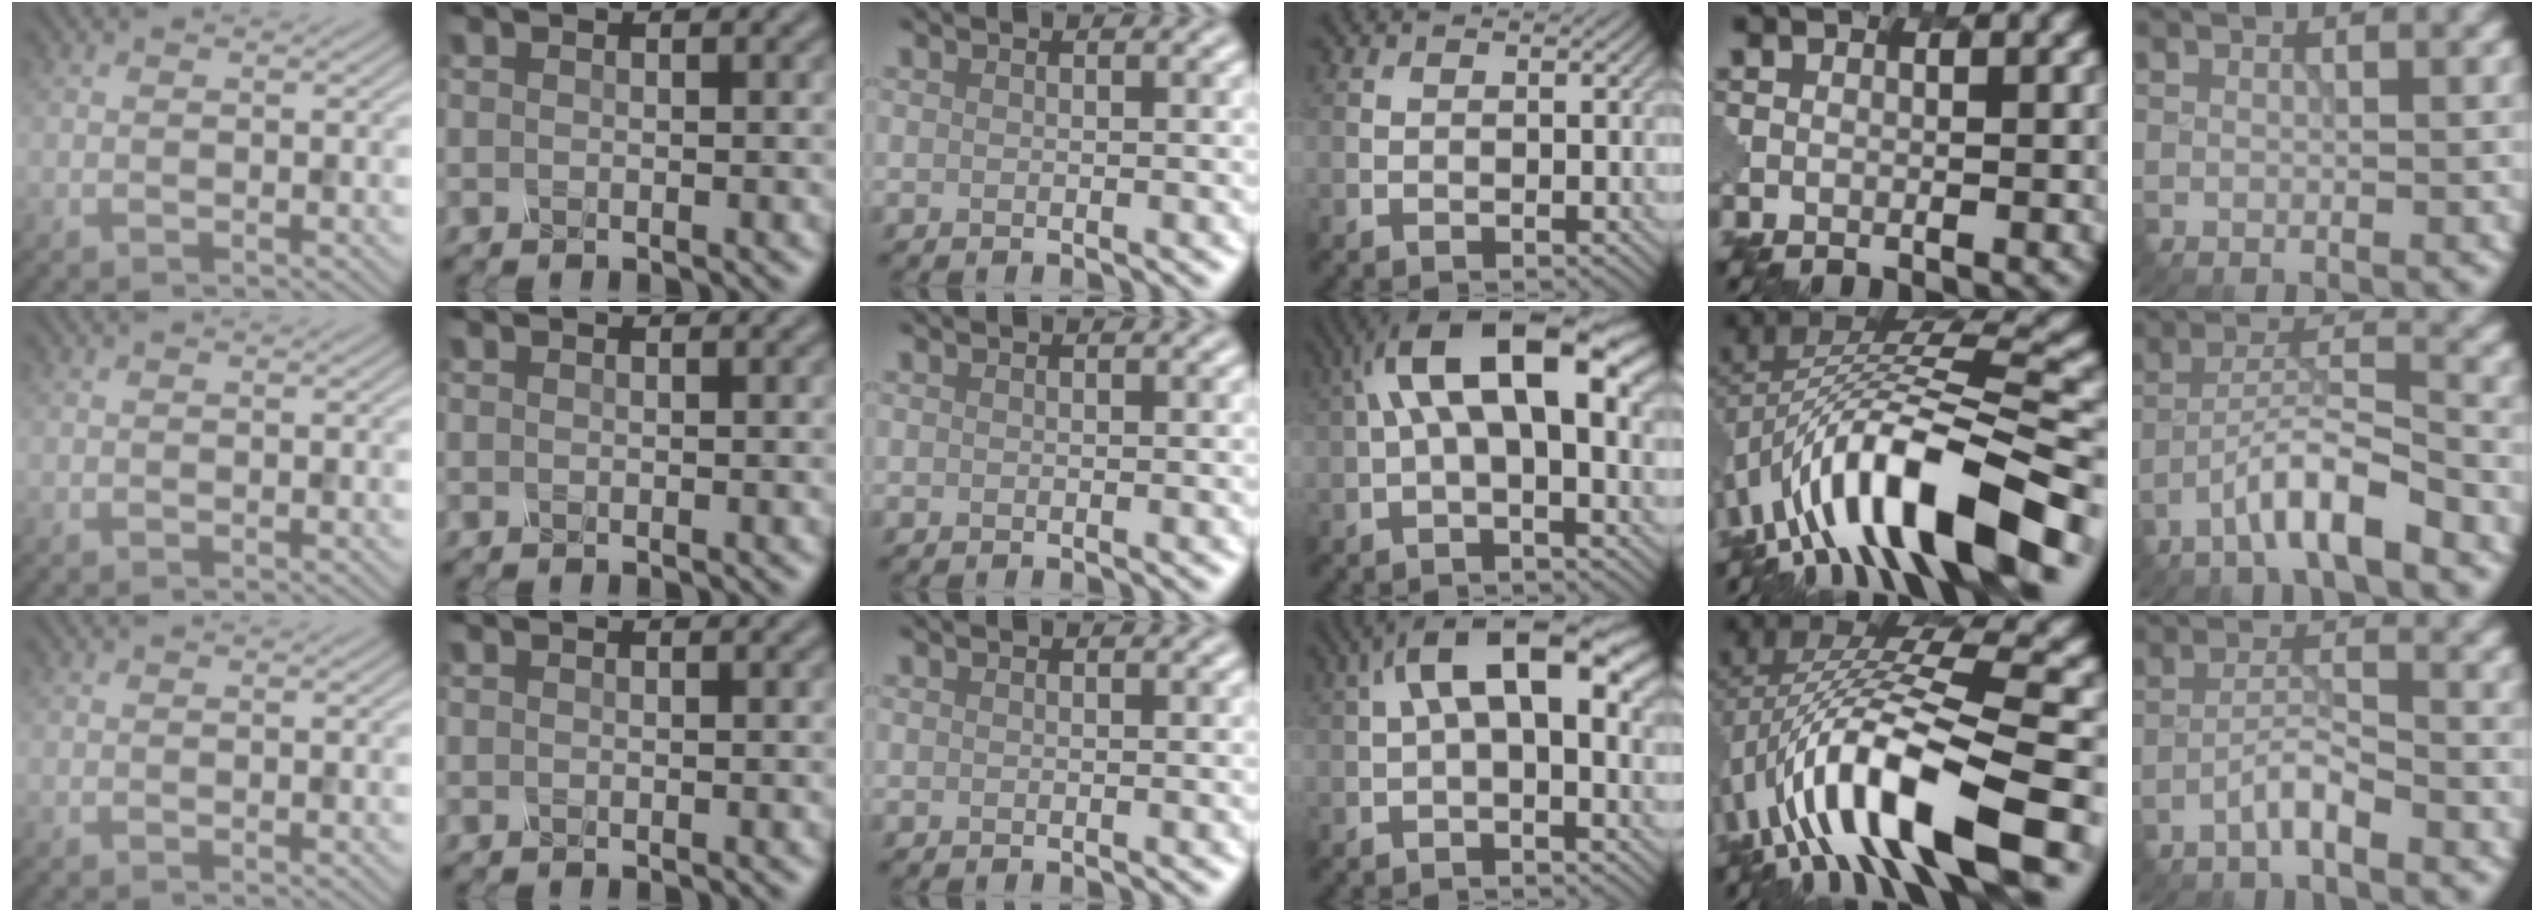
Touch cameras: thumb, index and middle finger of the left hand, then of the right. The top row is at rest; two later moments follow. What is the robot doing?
{"motion": "shake", "object": "salt shaker"}